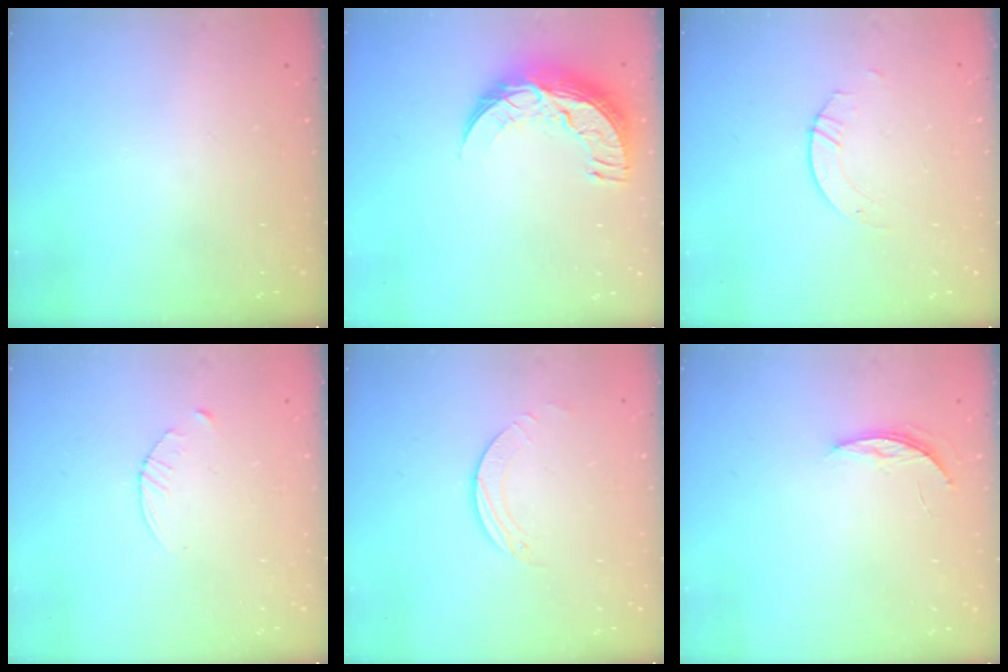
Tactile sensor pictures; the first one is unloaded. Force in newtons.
{"total": 11.9, "press": 11.9, "slide": 0.8}
{"total": 2.1, "press": 2.1, "slide": 0.1}
{"total": 2.9, "press": 2.9, "slide": 0.4}
{"total": 2.0, "press": 2.0, "slide": 0.2}
{"total": 3.9, "press": 3.9, "slide": 0.4}